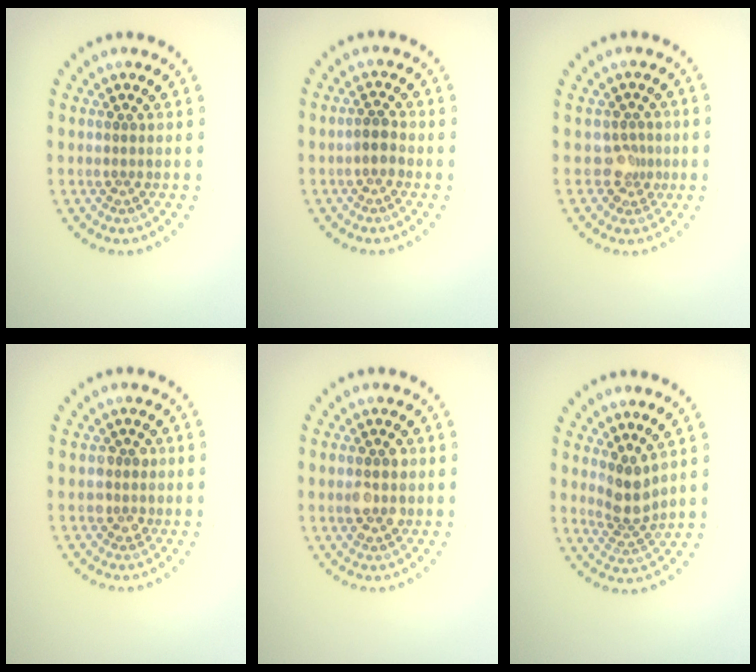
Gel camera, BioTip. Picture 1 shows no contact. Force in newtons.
{"total": 1.4, "press": 1.3, "slide": 0.7}
{"total": 2.1, "press": 1.5, "slide": 1.4}
{"total": 1.6, "press": 1.5, "slide": 0.7}
{"total": 2.8, "press": 2.8, "slide": 0.1}
{"total": 2.7, "press": 2.1, "slide": 1.7}